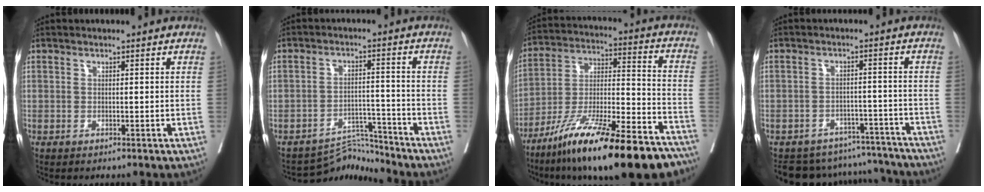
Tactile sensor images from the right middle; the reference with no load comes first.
{"total": 5.1, "force": [-4.8, 0.1, -1.7], "torque": [0.030, 0.018, -0.075]}
{"total": 26.3, "force": [-19.8, 3.5, 17.0], "torque": [-0.233, -0.010, -0.327]}
{"total": 13.2, "force": [-12.3, 4.5, 1.1], "torque": [-0.015, 0.031, -0.151]}